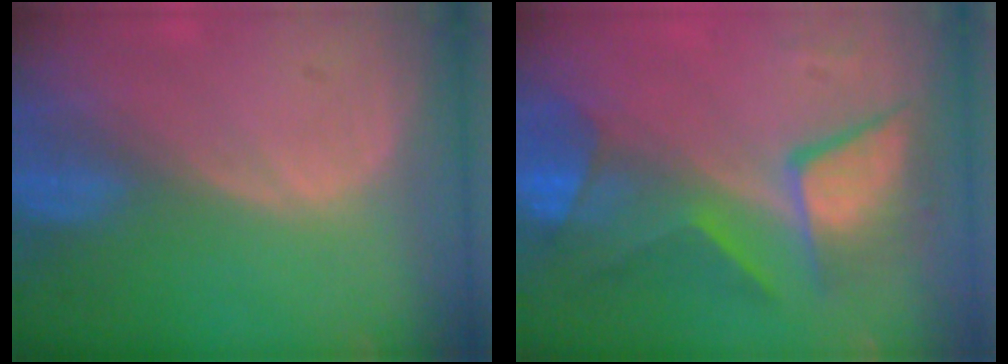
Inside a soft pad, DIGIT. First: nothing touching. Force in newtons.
{"total": 8.6, "press": 8.5, "slide": 0.4}